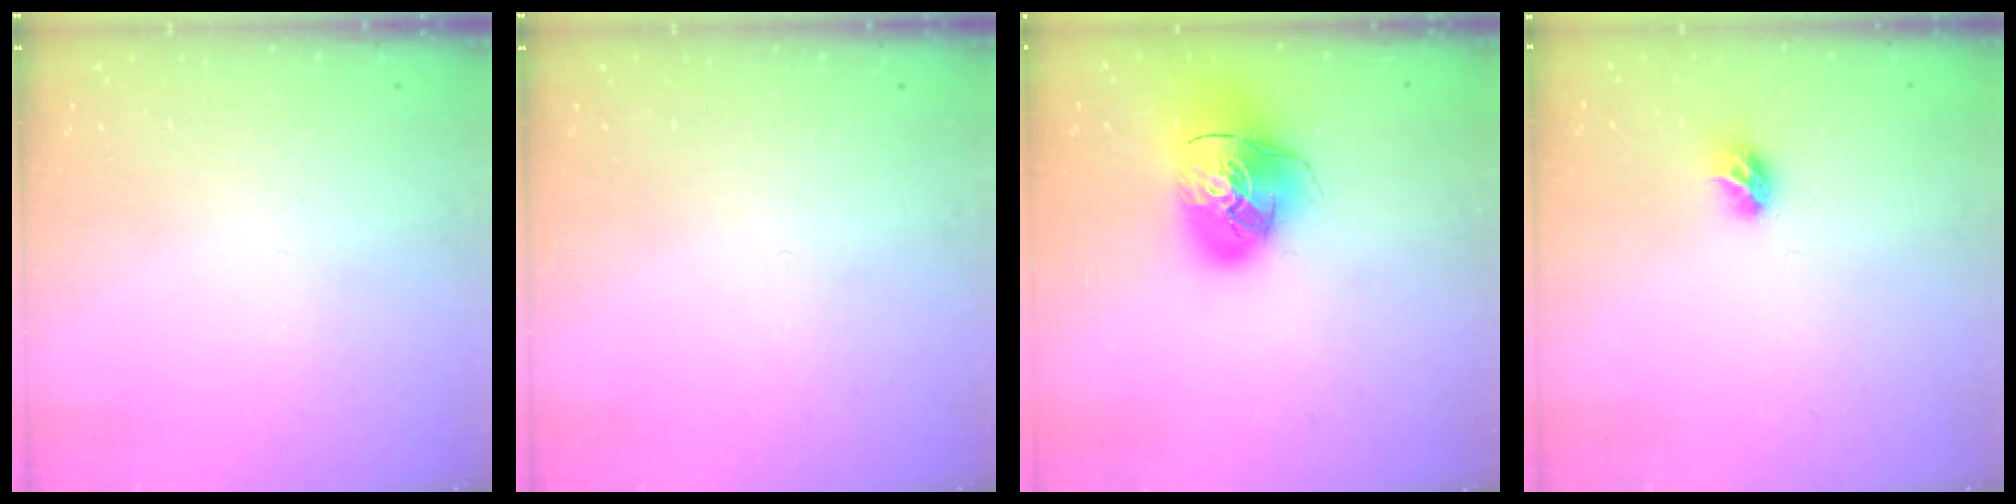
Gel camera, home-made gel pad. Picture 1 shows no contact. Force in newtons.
{"total": 0.0}
{"total": 16.2, "press": 16.0, "slide": 2.4}
{"total": 7.5, "press": 7.4, "slide": 0.7}